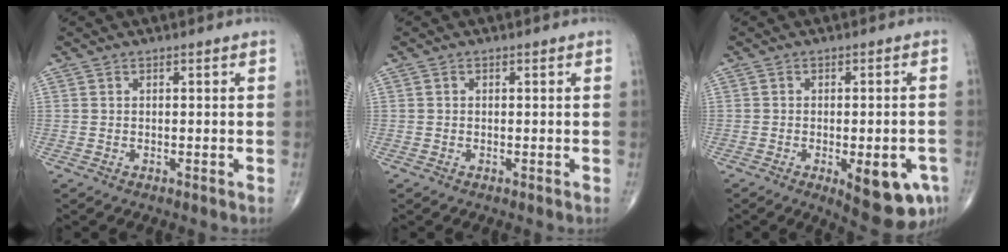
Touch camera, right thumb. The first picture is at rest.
{"total": 0.0}
{"total": 11.3, "force": [-4.4, 4.1, 9.6], "torque": [-0.105, 0.004, -0.047]}